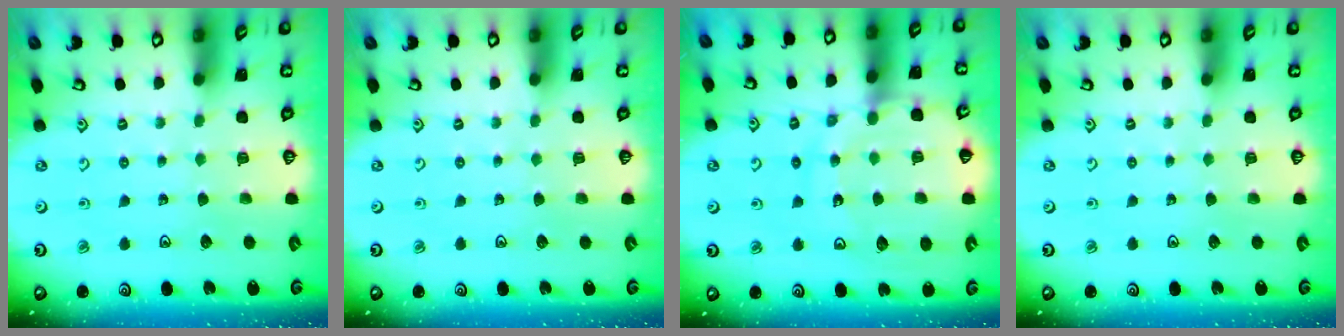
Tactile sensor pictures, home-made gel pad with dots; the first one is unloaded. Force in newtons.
{"total": 0.0}
{"total": 14.4, "press": 14.3, "slide": 1.7}
{"total": 0.0}